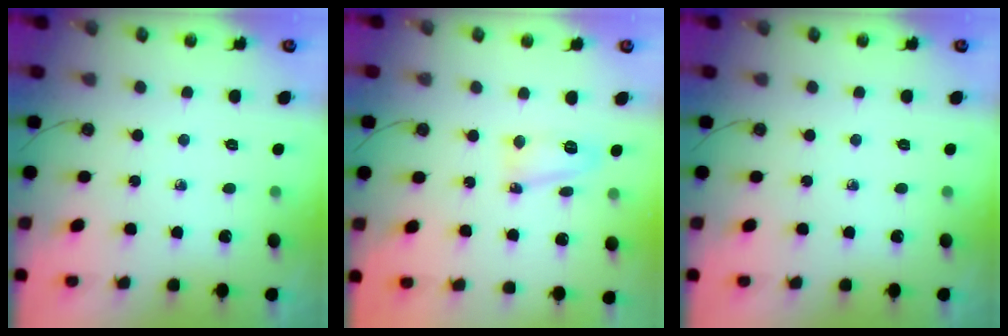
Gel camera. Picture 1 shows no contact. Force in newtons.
{"total": 6.6, "press": 6.4, "slide": 1.8}
{"total": 0.0}